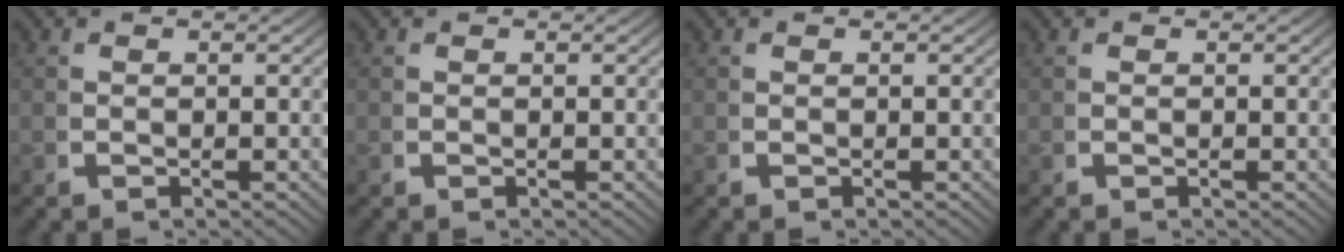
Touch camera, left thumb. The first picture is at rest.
{"total": 0.0}
{"total": 0.0}
{"total": 0.0}